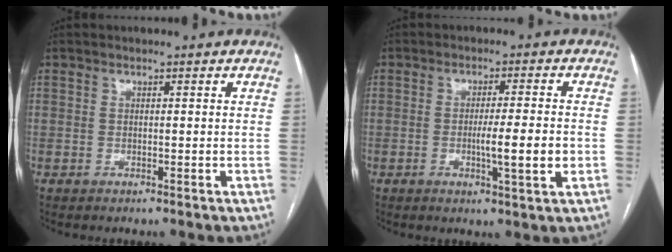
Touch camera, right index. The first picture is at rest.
{"total": 6.7, "force": [-1.4, -0.1, 6.5], "torque": [-0.103, -0.010, -0.022]}